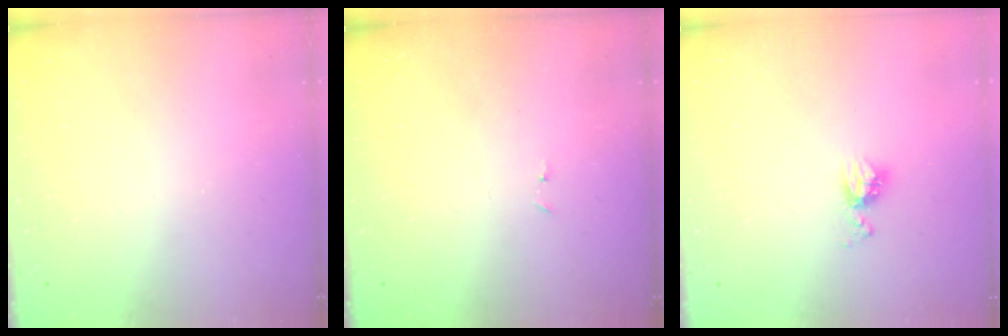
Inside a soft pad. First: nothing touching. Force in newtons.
{"total": 2.9, "press": 2.9, "slide": 0.4}
{"total": 5.9, "press": 5.9, "slide": 0.6}